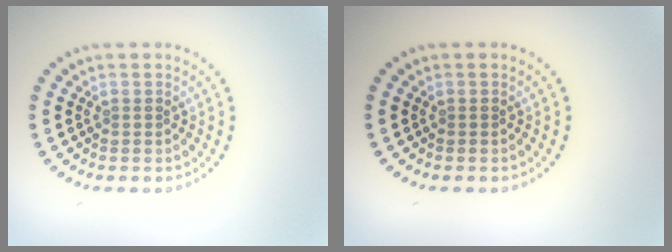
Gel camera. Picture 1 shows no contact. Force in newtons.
{"total": 0.0}